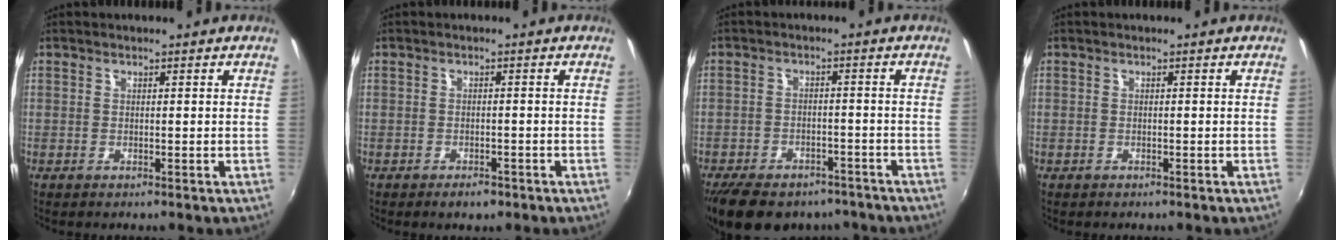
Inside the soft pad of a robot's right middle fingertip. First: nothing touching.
{"total": 2.8, "force": [-2.0, 1.5, 1.4], "torque": [-0.033, -0.006, -0.029]}
{"total": 16.6, "force": [-12.7, 7.9, 7.3], "torque": [-0.162, -0.009, -0.175]}
{"total": 0.5, "force": [-0.4, 0.3, 0.0], "torque": [-0.003, -0.002, -0.008]}